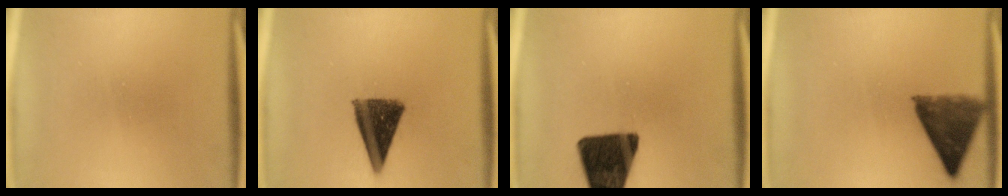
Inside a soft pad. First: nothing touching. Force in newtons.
{"total": 10.4}
{"total": 15.6}
{"total": 8.2}